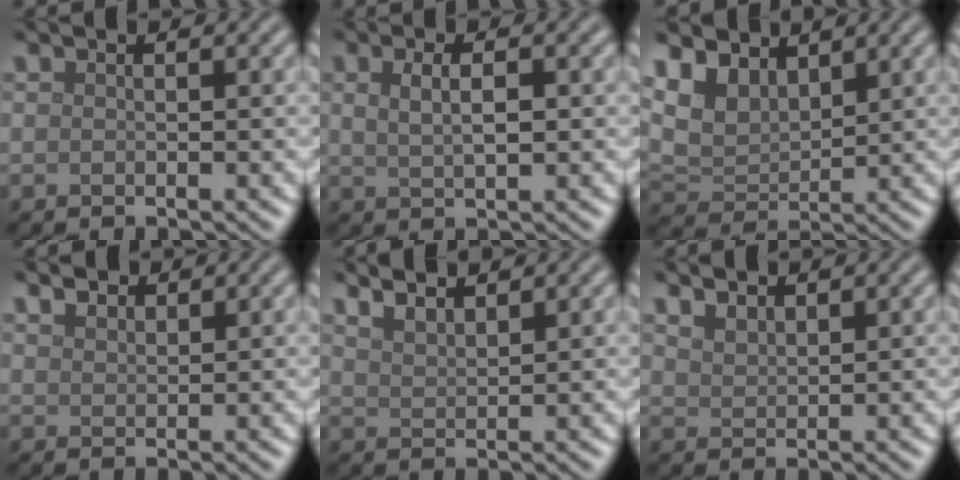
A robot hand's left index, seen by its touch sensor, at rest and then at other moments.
{"total": 2.6, "force": [0.7, 0.9, 2.3], "torque": [-0.045, 0.002, 0.015]}
{"total": 5.2, "force": [3.1, 3.2, 2.6], "torque": [-0.066, 0.000, 0.053]}
{"total": 1.6, "force": [1.4, 0.7, 0.4], "torque": [-0.010, 0.001, 0.028]}
{"total": 3.5, "force": [2.9, 1.0, 1.5], "torque": [-0.016, 0.018, 0.031]}
{"total": 1.9, "force": [1.6, 0.8, 0.6], "torque": [-0.016, 0.003, 0.033]}